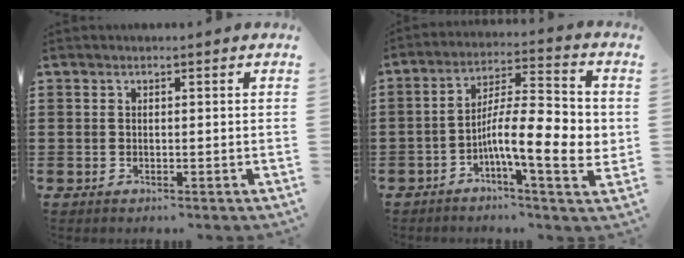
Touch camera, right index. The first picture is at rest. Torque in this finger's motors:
{"motor_torque": [1.28, -0.85, 0.92, 0.21]}